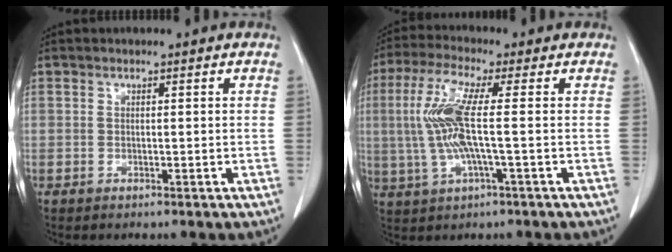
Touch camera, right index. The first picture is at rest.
{"total": 9.5, "force": [0.3, 1.1, 9.4], "torque": [-0.211, 0.012, 0.001]}